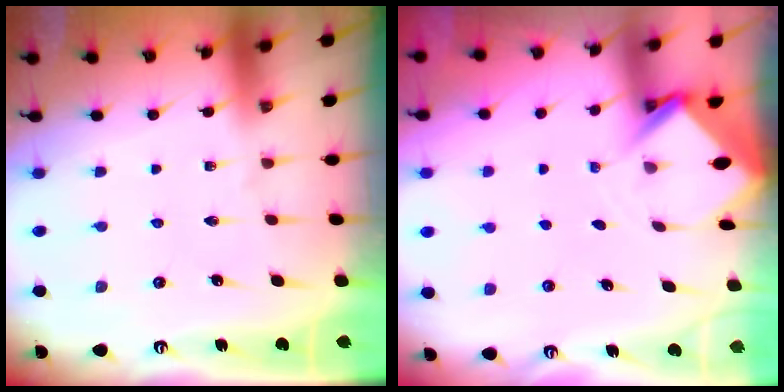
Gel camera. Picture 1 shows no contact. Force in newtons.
{"total": 2.9, "press": 2.9, "slide": 0.2}